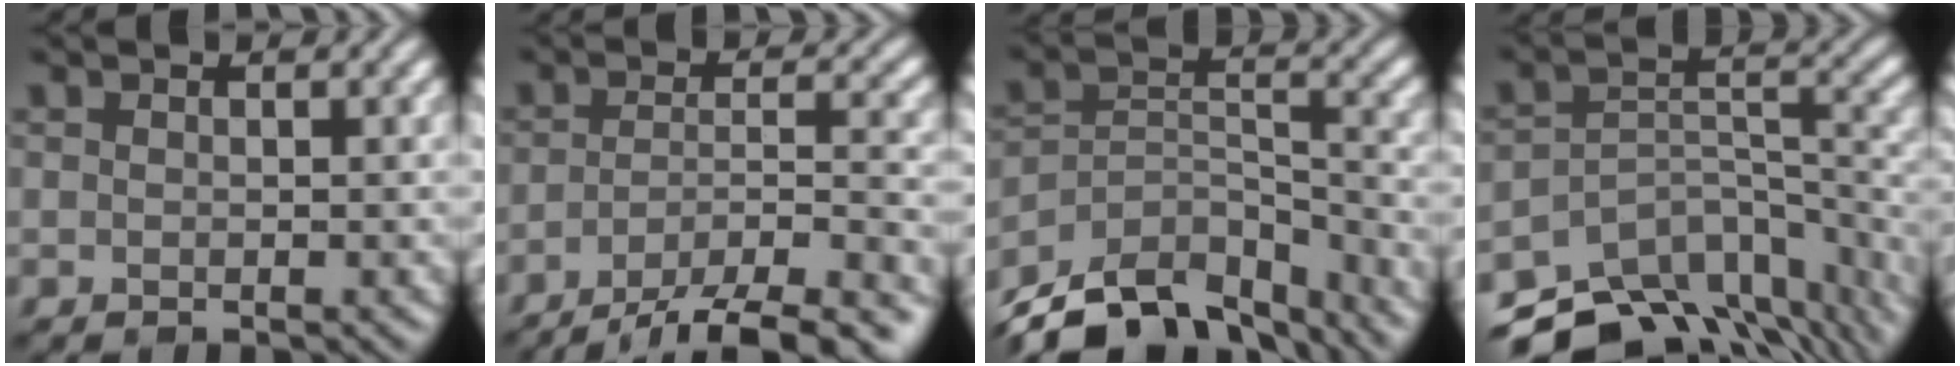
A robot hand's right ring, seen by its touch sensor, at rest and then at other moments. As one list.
[{"total": 10.5, "force": [-7.7, 3.0, 6.4], "torque": [-0.093, -0.012, -0.106]}, {"total": 13.1, "force": [-11.1, 5.4, 4.4], "torque": [-0.075, 0.000, -0.170]}, {"total": 12.7, "force": [-10.1, 5.6, 5.2], "torque": [-0.105, -0.006, -0.130]}]